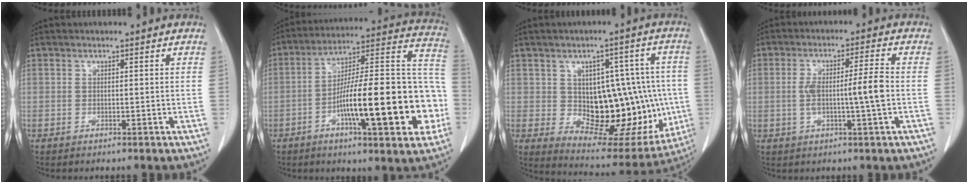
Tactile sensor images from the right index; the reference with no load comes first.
{"total": 24.3, "force": [-6.8, 4.5, 22.9], "torque": [-0.292, 0.025, -0.100]}
{"total": 19.1, "force": [-1.4, 9.8, 16.4], "torque": [-0.208, 0.018, 0.007]}
{"total": 7.0, "force": [-0.8, 0.1, 7.0], "torque": [-0.130, 0.009, -0.012]}